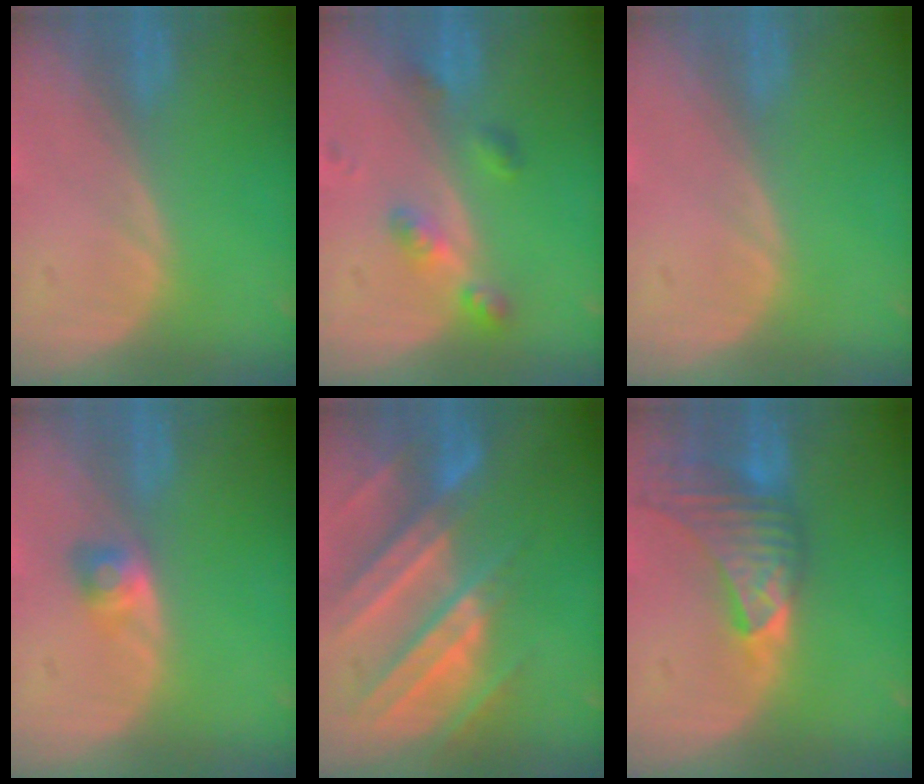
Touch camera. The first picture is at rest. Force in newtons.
{"total": 4.8, "press": 4.3, "slide": 2.0}
{"total": 0.0}
{"total": 2.7, "press": 2.4, "slide": 1.1}
{"total": 11.1, "press": 9.9, "slide": 5.1}
{"total": 8.9, "press": 8.3, "slide": 3.4}